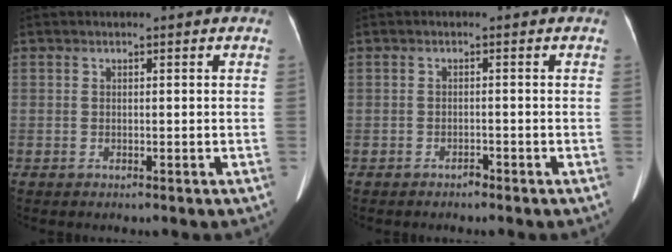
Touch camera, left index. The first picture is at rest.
{"total": 0.7, "force": [-0.7, 0.2, 0.1], "torque": [-0.003, 0.000, -0.012]}